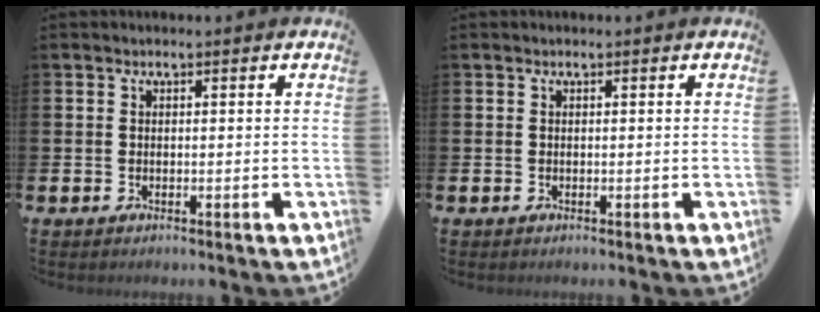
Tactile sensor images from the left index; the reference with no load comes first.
{"total": 0.0}